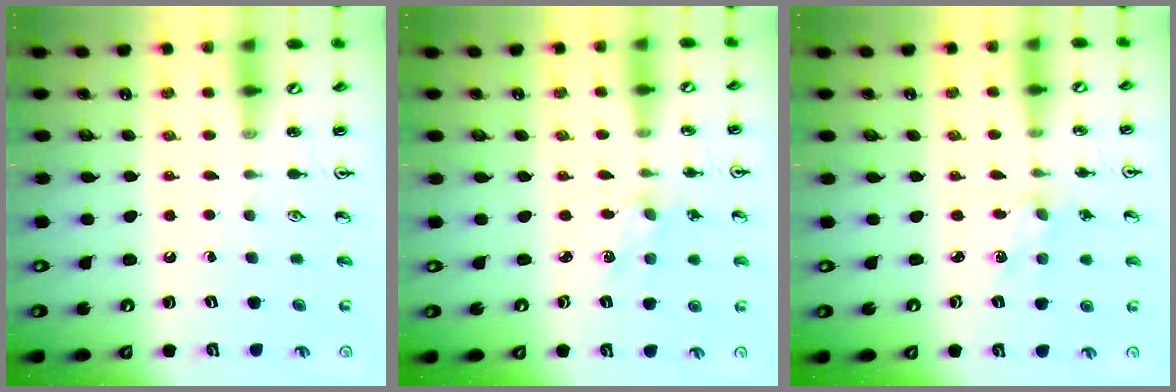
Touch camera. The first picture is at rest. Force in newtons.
{"total": 2.5, "press": 2.4, "slide": 0.4}
{"total": 2.5, "press": 2.4, "slide": 0.4}